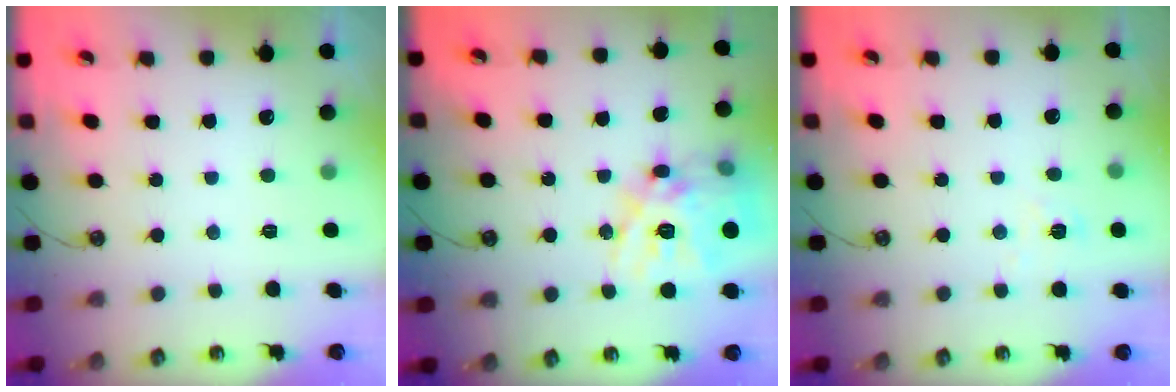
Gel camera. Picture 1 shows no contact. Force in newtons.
{"total": 21.8, "press": 21.5, "slide": 3.3}
{"total": 5.4, "press": 5.3, "slide": 0.5}